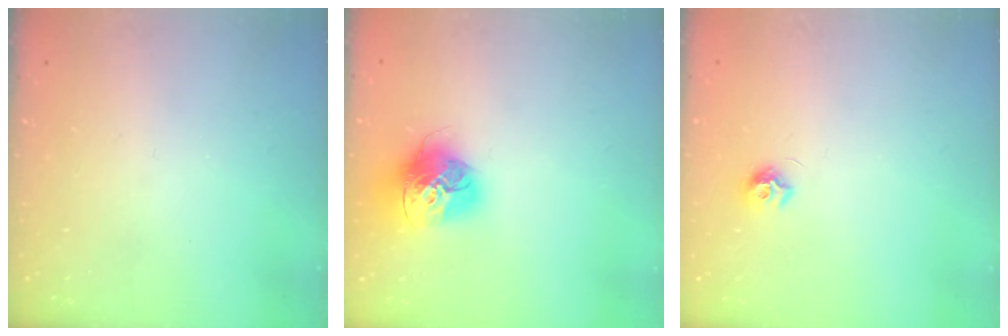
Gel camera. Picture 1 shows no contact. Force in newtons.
{"total": 15.9, "press": 15.8, "slide": 1.7}
{"total": 7.2, "press": 7.2, "slide": 0.4}